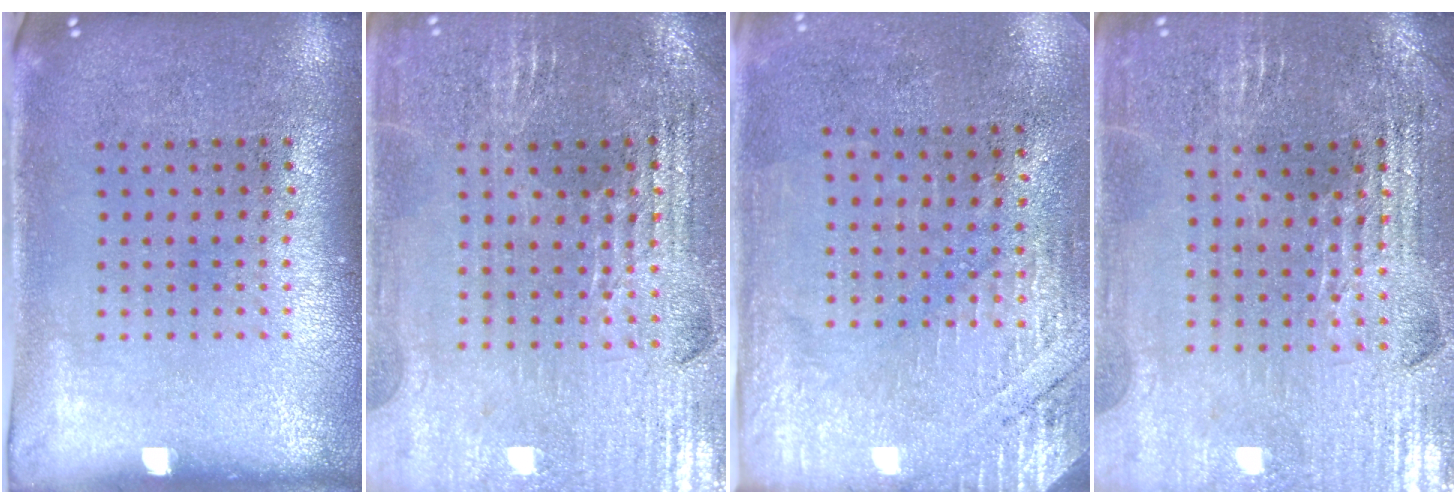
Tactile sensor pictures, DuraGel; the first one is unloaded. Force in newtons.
{"total": 2.8, "press": 2.8, "slide": 0.4}
{"total": 2.7, "press": 2.5, "slide": 1.1}
{"total": 2.9, "press": 2.9, "slide": 0.6}